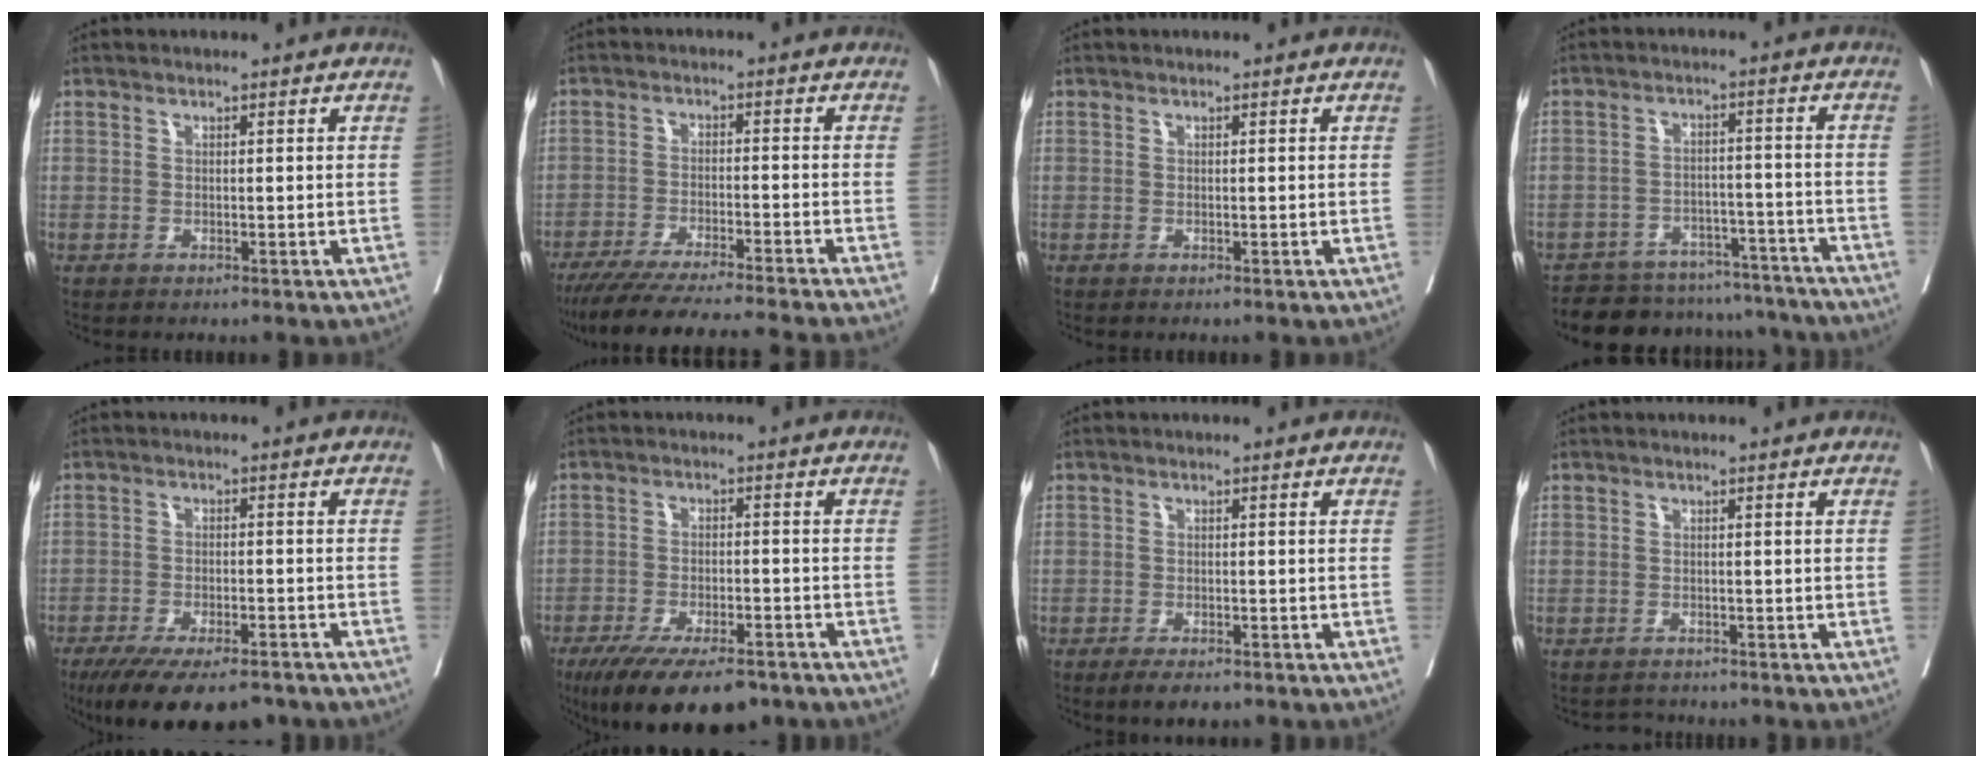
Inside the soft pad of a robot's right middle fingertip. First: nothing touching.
{"total": 16.8, "force": [-15.1, -1.4, 7.3], "torque": [-0.106, -0.046, -0.228]}
{"total": 0.0}
{"total": 14.8, "force": [-13.8, 5.0, 2.0], "torque": [-0.019, 0.028, -0.173]}
{"total": 14.0, "force": [-11.0, 4.2, 7.6], "torque": [-0.127, -0.018, -0.162]}
{"total": 13.4, "force": [-9.9, 4.4, 7.9], "torque": [-0.126, -0.016, -0.154]}
{"total": 3.4, "force": [-2.4, 1.1, 2.0], "torque": [-0.031, -0.005, -0.036]}
{"total": 1.6, "force": [-1.4, 0.6, -0.4], "torque": [0.005, -0.003, -0.024]}